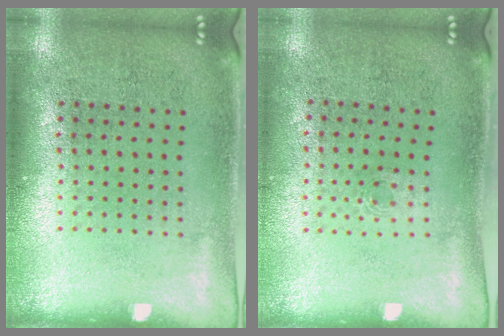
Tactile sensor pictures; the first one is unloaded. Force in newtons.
{"total": 0.5, "press": 0.3, "slide": 0.4}